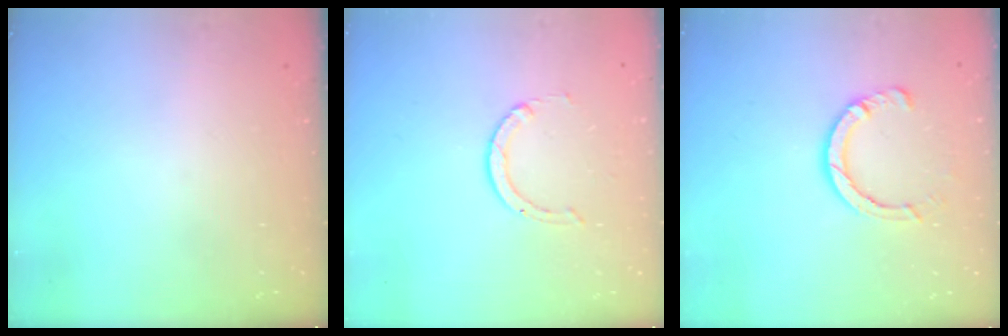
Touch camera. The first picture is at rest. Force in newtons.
{"total": 1.5, "press": 1.5, "slide": 0.2}
{"total": 6.4, "press": 6.4, "slide": 0.7}